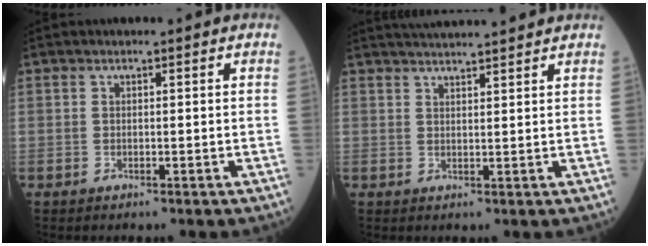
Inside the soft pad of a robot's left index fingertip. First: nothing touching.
{"total": 8.0, "force": [7.5, -0.1, 2.9], "torque": [-0.047, 0.029, 0.106]}